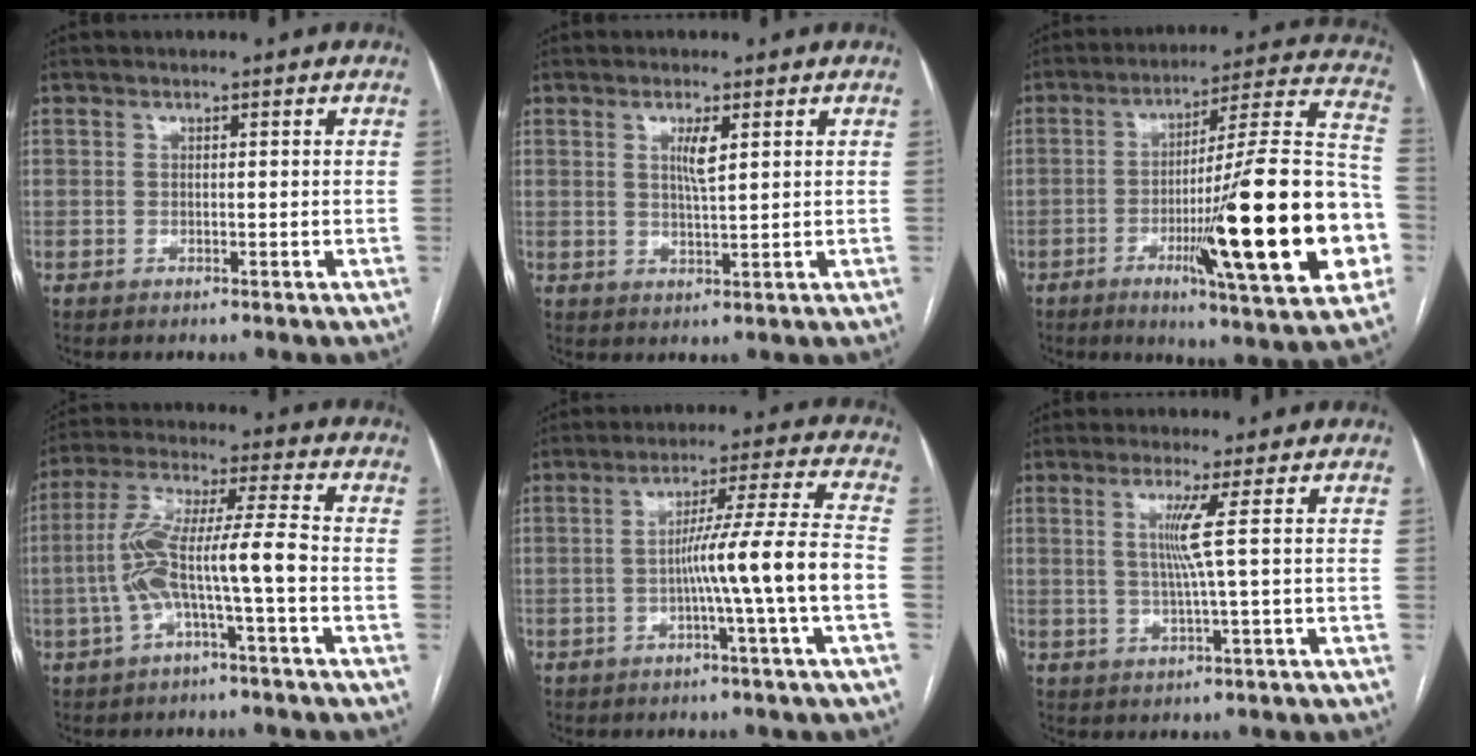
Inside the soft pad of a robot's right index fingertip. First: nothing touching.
{"total": 3.3, "force": [1.2, 0.3, 3.0], "torque": [-0.057, -0.004, 0.022]}
{"total": 26.4, "force": [-6.7, 1.5, 25.5], "torque": [-0.327, -0.004, -0.104]}
{"total": 10.0, "force": [-2.8, 0.1, 9.6], "torque": [-0.200, 0.030, -0.053]}
{"total": 10.1, "force": [-2.6, -2.3, 9.5], "torque": [-0.156, 0.012, -0.042]}
{"total": 4.2, "force": [0.9, -1.5, 3.8], "torque": [-0.077, -0.005, 0.020]}